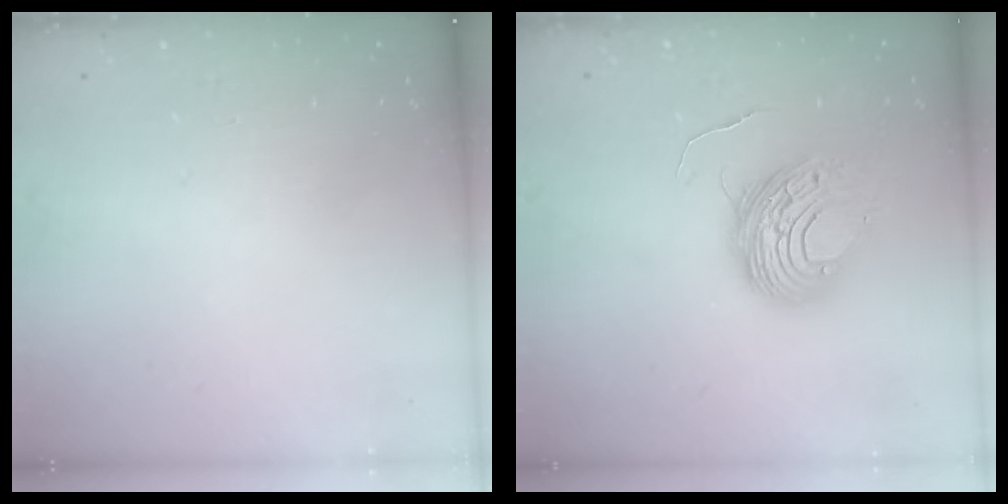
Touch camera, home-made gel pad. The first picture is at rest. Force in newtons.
{"total": 10.7, "press": 10.6, "slide": 1.2}